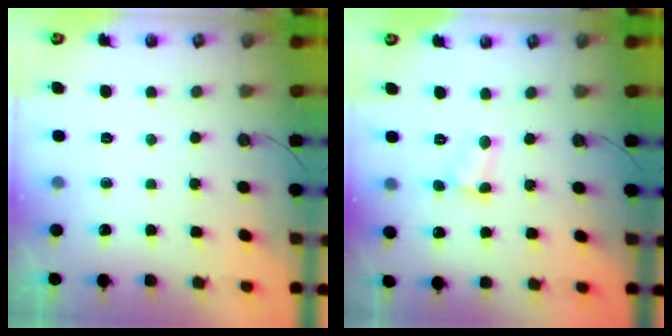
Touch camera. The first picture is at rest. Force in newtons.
{"total": 4.4, "press": 4.4, "slide": 0.4}